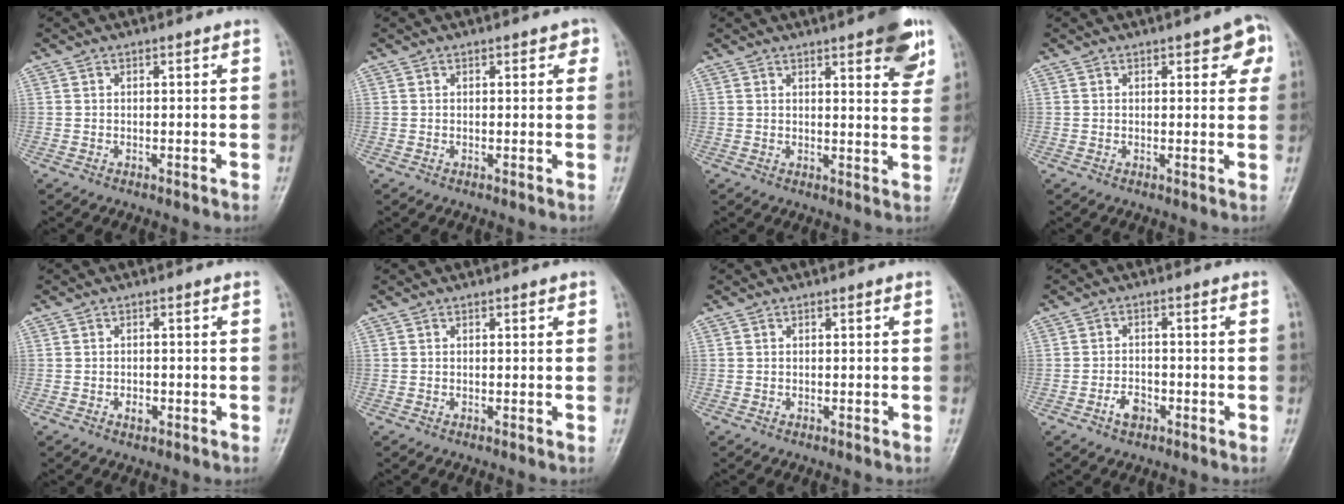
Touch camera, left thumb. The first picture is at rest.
{"total": 1.6, "force": [0.7, 1.1, 1.0], "torque": [0.006, 0.001, 0.004]}
{"total": 10.0, "force": [5.7, 2.8, 7.8], "torque": [-0.074, -0.023, 0.067]}
{"total": 5.6, "force": [2.4, 2.4, 4.4], "torque": [-0.026, -0.004, 0.019]}
{"total": 1.7, "force": [-0.6, 1.2, 1.0], "torque": [-0.010, 0.003, -0.009]}
{"total": 0.6, "force": [0.3, 0.3, 0.4], "torque": [-0.002, -0.001, 0.002]}
{"total": 0.0}
{"total": 3.3, "force": [-1.7, 2.1, 1.8], "torque": [-0.024, 0.012, -0.030]}